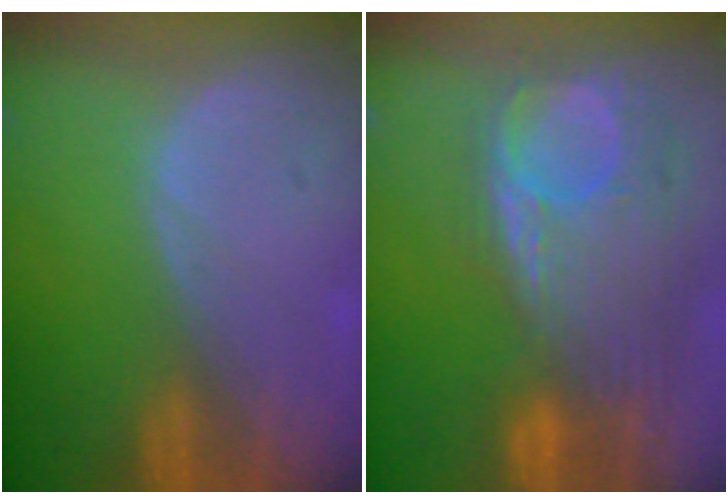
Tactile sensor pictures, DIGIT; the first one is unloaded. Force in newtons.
{"total": 12.2, "press": 10.4, "slide": 6.3}